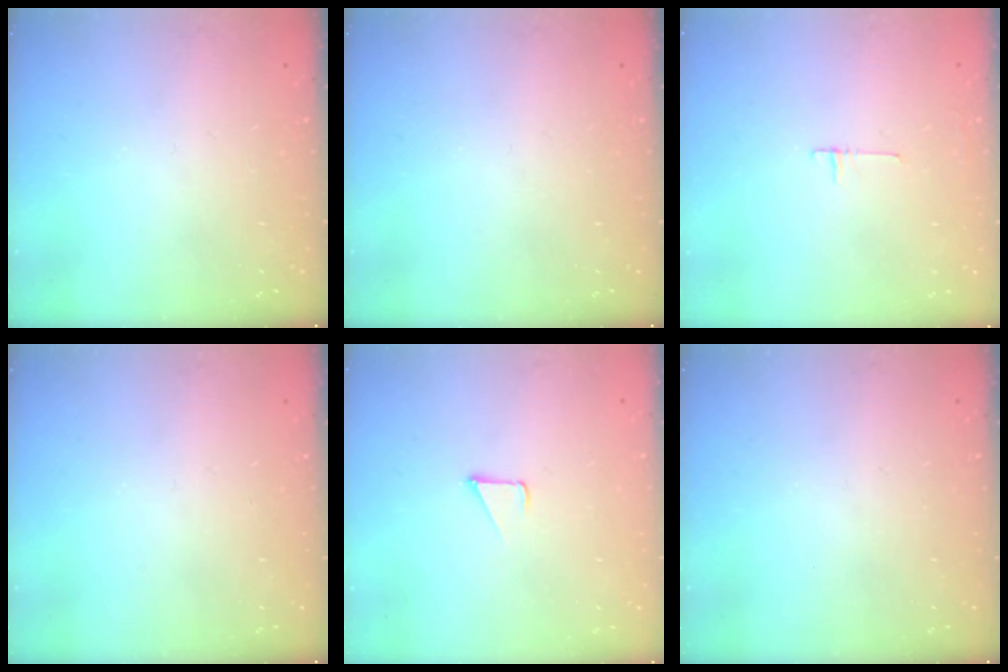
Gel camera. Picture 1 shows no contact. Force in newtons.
{"total": 0.0}
{"total": 4.5, "press": 4.5, "slide": 0.4}
{"total": 0.0}
{"total": 2.3, "press": 2.3, "slide": 0.2}
{"total": 0.0}